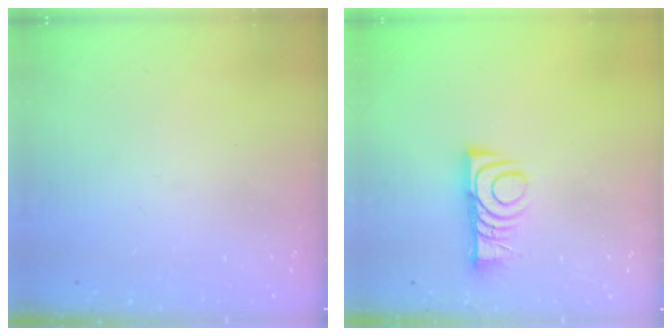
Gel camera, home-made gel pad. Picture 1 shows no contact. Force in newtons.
{"total": 9.1, "press": 9.1, "slide": 0.4}